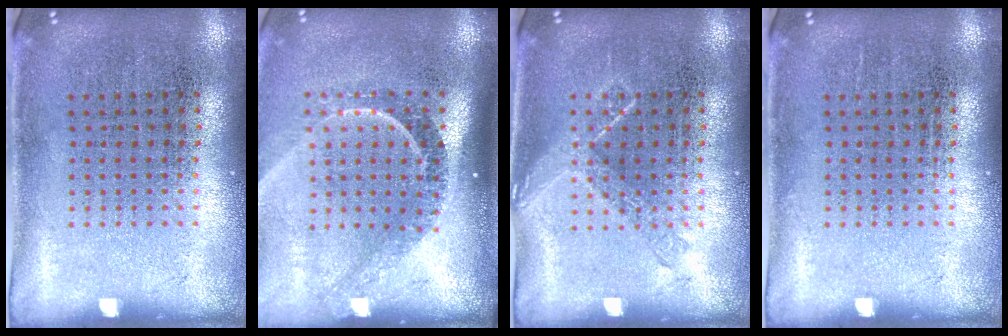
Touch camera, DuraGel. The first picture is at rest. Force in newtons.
{"total": 2.3, "press": 1.6, "slide": 1.6}
{"total": 1.9, "press": 1.8, "slide": 0.4}
{"total": 0.0}